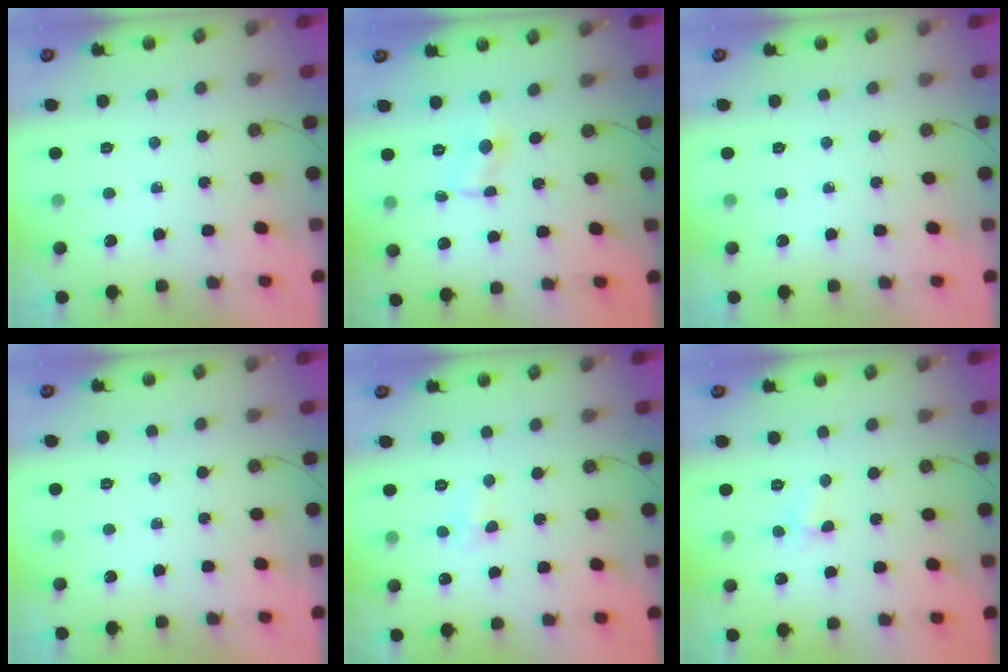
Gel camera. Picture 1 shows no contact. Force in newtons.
{"total": 1.8, "press": 1.8, "slide": 0.2}
{"total": 0.0}
{"total": 0.0}
{"total": 2.9, "press": 2.9, "slide": 0.4}
{"total": 3.9, "press": 3.8, "slide": 0.6}